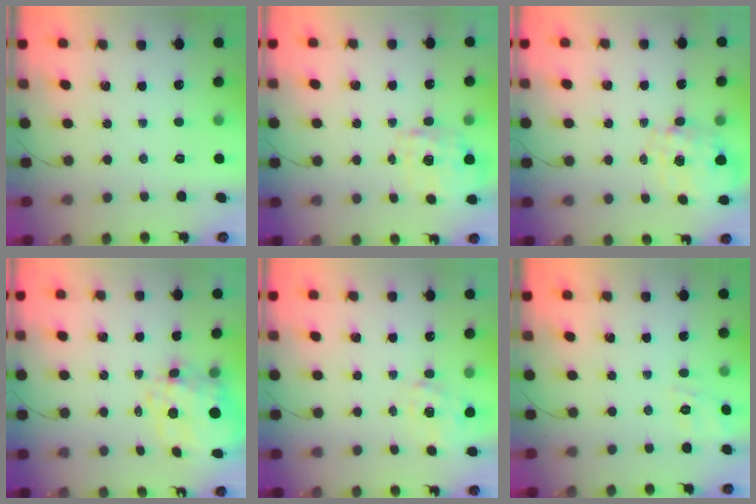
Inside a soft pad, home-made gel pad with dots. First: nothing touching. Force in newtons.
{"total": 1.7, "press": 1.6, "slide": 0.5}
{"total": 1.1, "press": 1.0, "slide": 0.5}
{"total": 12.9, "press": 12.5, "slide": 3.3}
{"total": 2.2, "press": 2.1, "slide": 0.7}
{"total": 4.2, "press": 3.8, "slide": 1.7}